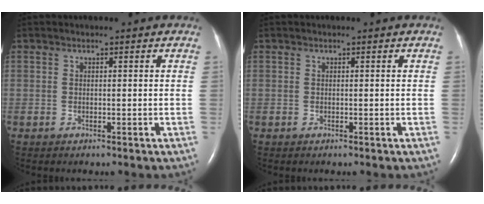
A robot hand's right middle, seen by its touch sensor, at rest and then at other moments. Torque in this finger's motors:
{"motor_torque": [-0.01, 0.02, 0.00, 0.00]}